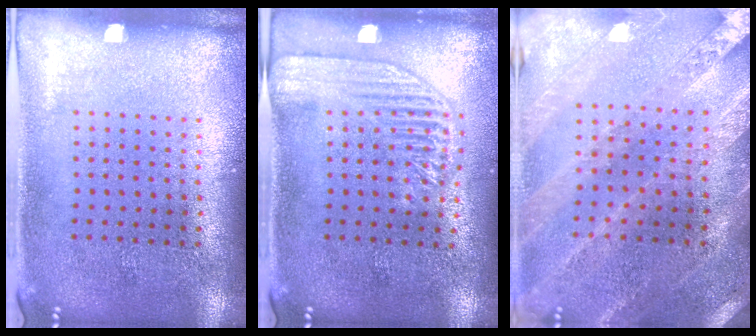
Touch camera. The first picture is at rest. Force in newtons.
{"total": 2.1, "press": 1.9, "slide": 0.9}
{"total": 1.0, "press": 1.0, "slide": 0.3}